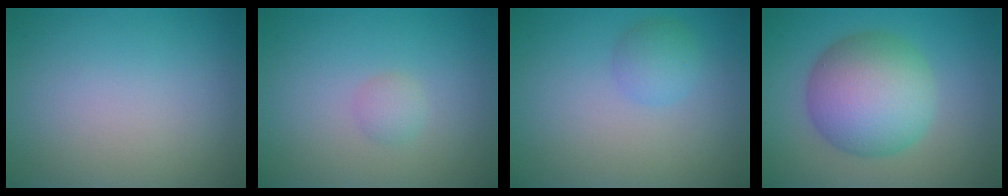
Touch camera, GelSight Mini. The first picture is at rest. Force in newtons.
{"total": 1.1, "press": 1.1, "slide": 0.0}
{"total": 1.8, "press": 1.8, "slide": 0.1}
{"total": 8.5, "press": 8.5, "slide": 0.2}